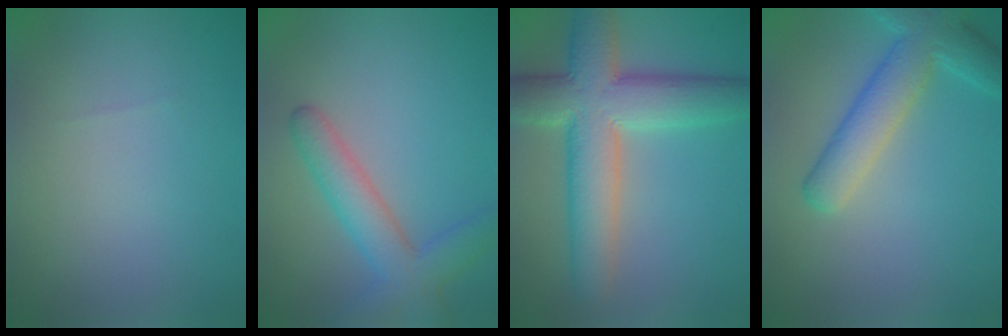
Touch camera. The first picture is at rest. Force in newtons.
{"total": 4.7, "press": 4.7, "slide": 0.2}
{"total": 9.3, "press": 9.3, "slide": 0.7}
{"total": 5.5, "press": 5.5, "slide": 0.3}